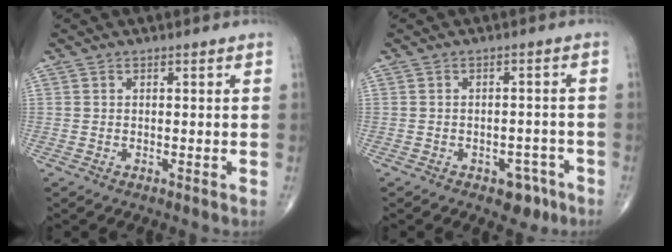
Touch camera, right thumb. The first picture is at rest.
{"total": 4.5, "force": [-2.6, 2.8, 2.3], "torque": [-0.006, 0.024, -0.029]}